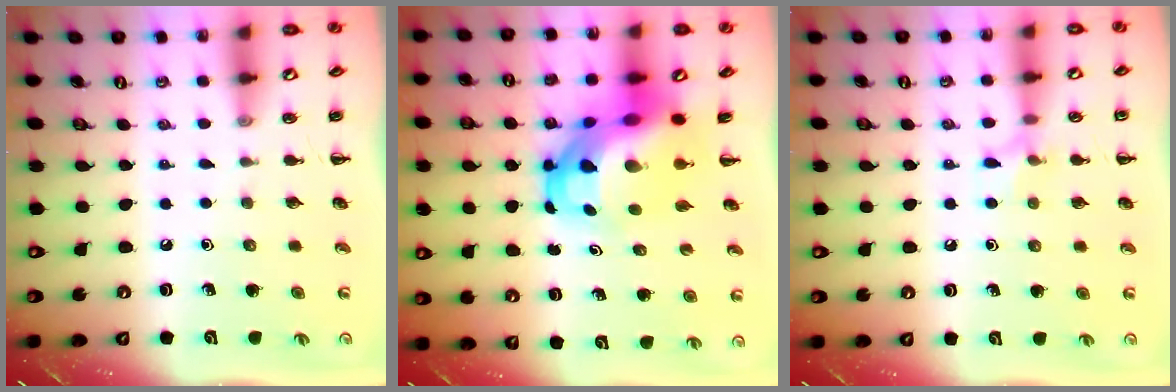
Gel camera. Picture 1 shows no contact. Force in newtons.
{"total": 13.6, "press": 13.2, "slide": 3.4}
{"total": 6.4, "press": 6.3, "slide": 1.5}